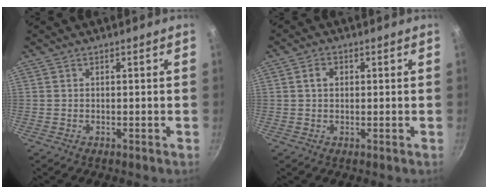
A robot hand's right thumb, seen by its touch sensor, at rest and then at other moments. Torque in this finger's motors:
{"motor_torque": [-0.15, 0.51, 0.13, 0.19, 0.09]}